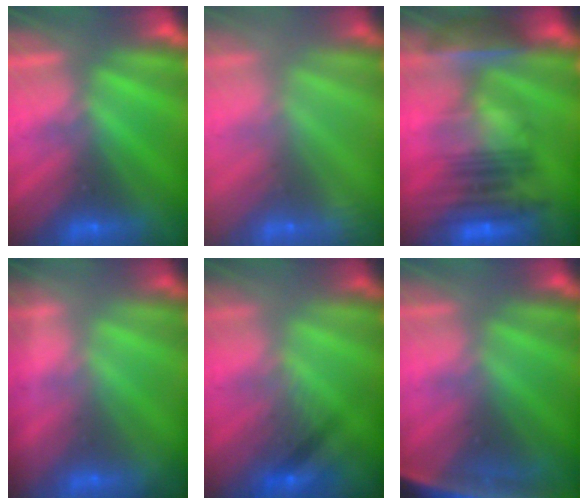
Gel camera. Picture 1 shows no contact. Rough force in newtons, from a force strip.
{"total": 2.4}
{"total": 7.5}
{"total": 1.8}
{"total": 2.8}
{"total": 7.3}